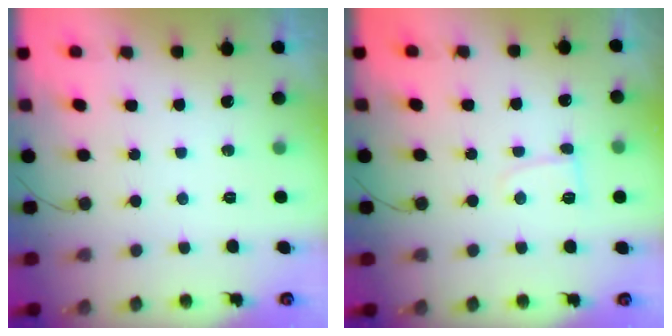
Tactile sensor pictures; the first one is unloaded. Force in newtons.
{"total": 4.4, "press": 4.4, "slide": 0.5}